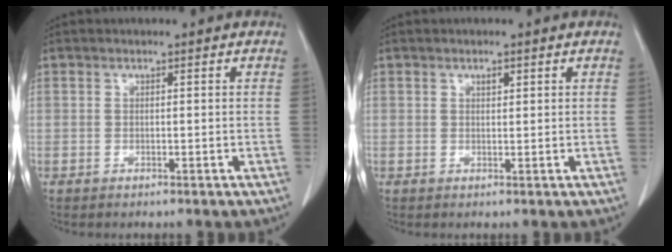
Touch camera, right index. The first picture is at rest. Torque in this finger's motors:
{"motor_torque": [0.01, 0.01, 0.00, 0.00]}